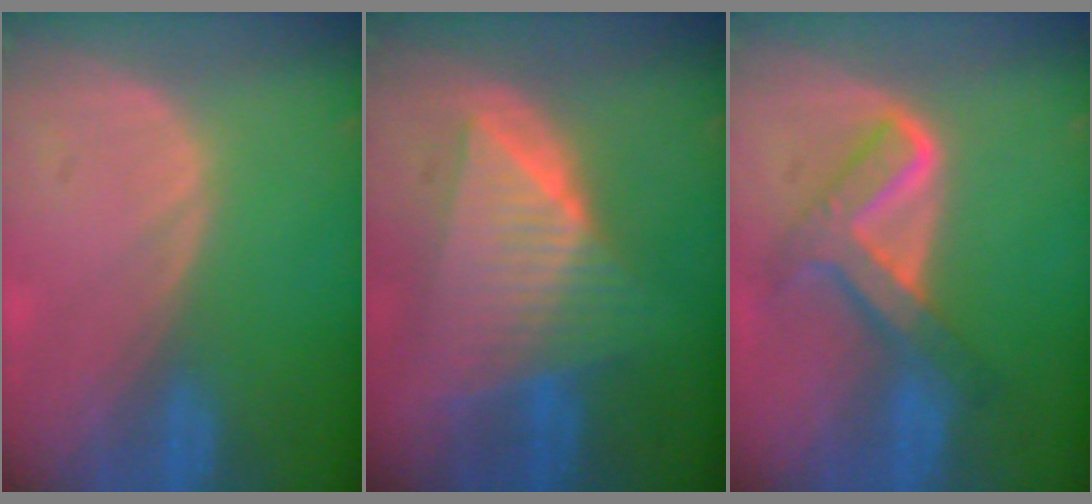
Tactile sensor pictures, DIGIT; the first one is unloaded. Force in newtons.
{"total": 9.6, "press": 9.6, "slide": 0.8}
{"total": 6.9, "press": 6.9, "slide": 0.4}